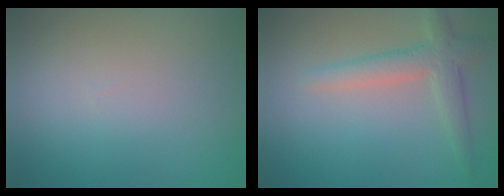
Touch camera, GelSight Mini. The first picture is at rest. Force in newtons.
{"total": 3.3, "press": 3.3, "slide": 0.2}